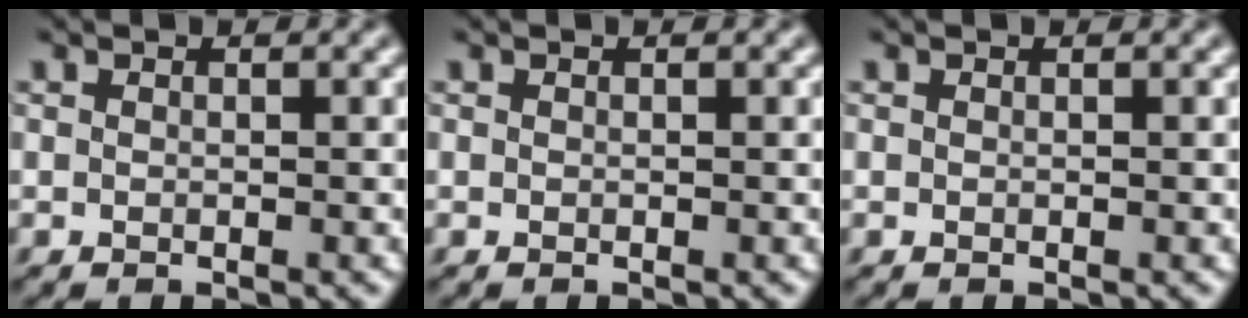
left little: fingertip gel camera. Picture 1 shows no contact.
{"total": 0.0}
{"total": 0.0}